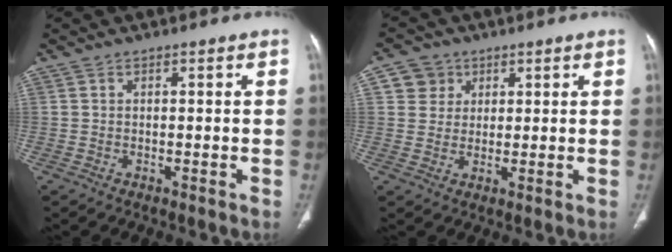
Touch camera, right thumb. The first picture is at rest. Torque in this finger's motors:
{"motor_torque": [0.67, 0.74, 0.26, -0.22, 0.10]}